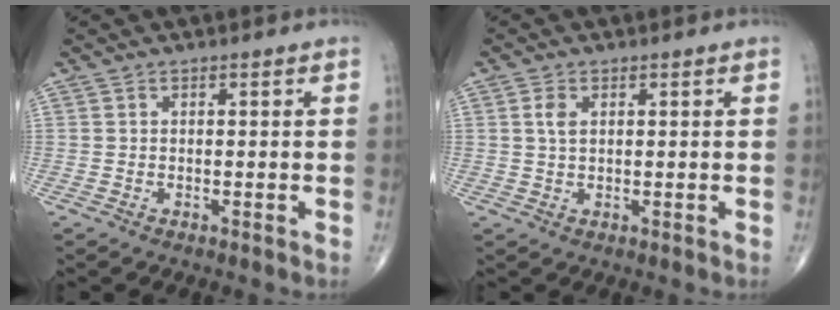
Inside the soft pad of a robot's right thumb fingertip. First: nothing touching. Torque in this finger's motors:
{"motor_torque": [-0.31, -0.28, 0.25, 0.15, -0.01]}